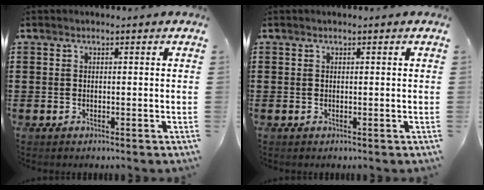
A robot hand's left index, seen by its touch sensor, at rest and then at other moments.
{"total": 0.0}